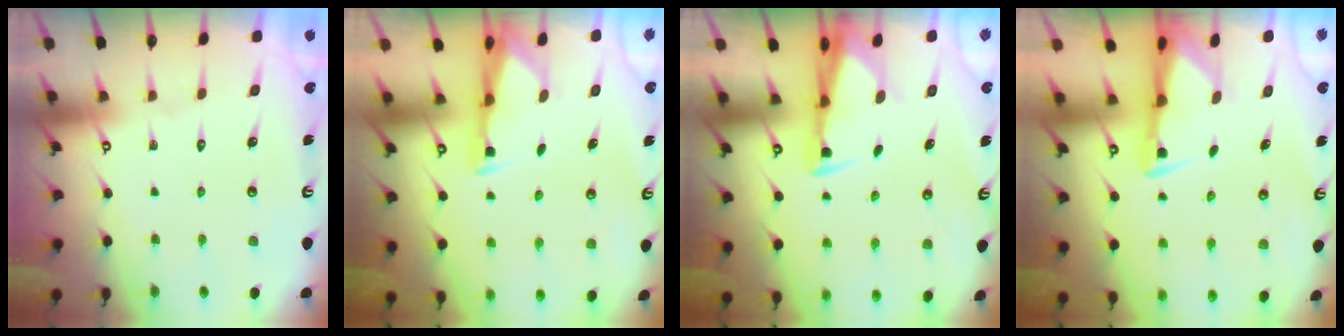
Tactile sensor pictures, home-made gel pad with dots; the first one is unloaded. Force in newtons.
{"total": 2.9, "press": 2.9, "slide": 0.4}
{"total": 2.8, "press": 2.6, "slide": 0.9}
{"total": 2.7, "press": 2.6, "slide": 0.5}